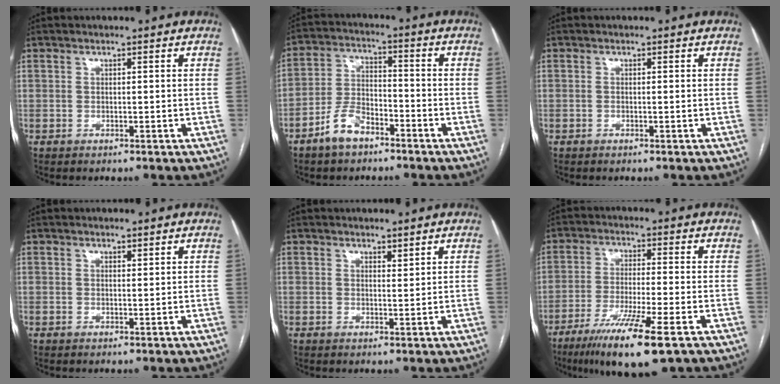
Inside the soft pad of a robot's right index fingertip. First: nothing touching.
{"total": 7.3, "force": [-4.8, 3.6, 4.1], "torque": [-0.094, 0.012, -0.090]}
{"total": 0.0}
{"total": 0.5, "force": [0.4, 0.1, 0.3], "torque": [-0.006, -0.003, 0.006]}
{"total": 1.2, "force": [1.0, 0.3, 0.5], "torque": [-0.010, -0.005, 0.018]}
{"total": 12.0, "force": [-7.0, 0.3, 9.7], "torque": [-0.178, -0.034, -0.117]}